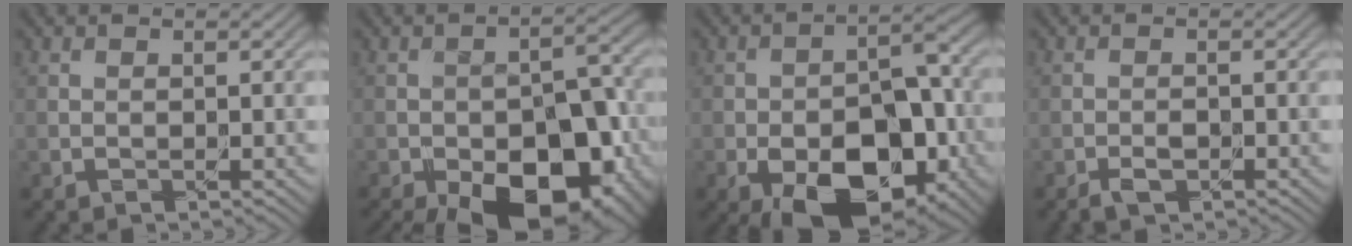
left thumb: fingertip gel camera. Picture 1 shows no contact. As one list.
[{"total": 17.7, "force": [-9.4, 9.4, 11.7], "torque": [-0.129, -0.021, -0.132]}, {"total": 15.8, "force": [-7.7, 8.6, 10.8], "torque": [-0.138, -0.016, -0.128]}, {"total": 1.6, "force": [-1.2, 0.5, 0.8], "torque": [-0.012, -0.001, -0.026]}]